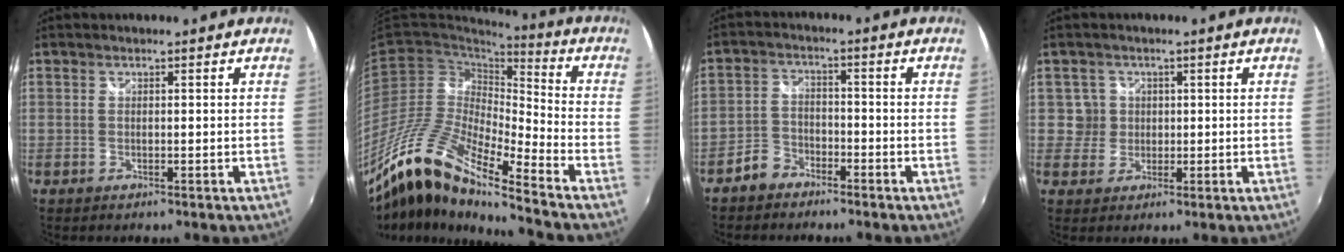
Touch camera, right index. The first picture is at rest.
{"total": 16.4, "force": [-12.4, 2.4, 10.4], "torque": [-0.188, -0.015, -0.250]}
{"total": 4.8, "force": [-3.7, 2.9, 1.0], "torque": [-0.029, 0.015, -0.068]}
{"total": 3.7, "force": [0.7, 3.6, -0.1], "torque": [0.018, 0.016, 0.010]}